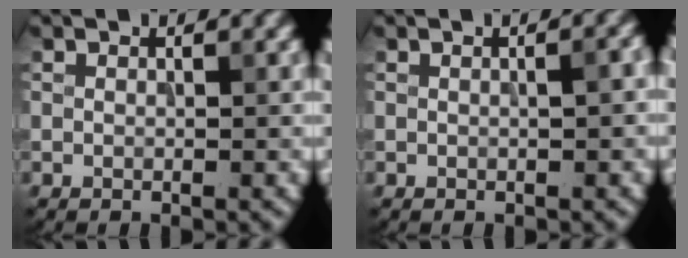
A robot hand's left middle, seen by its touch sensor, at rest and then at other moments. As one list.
[{"total": 1.6, "force": [0.1, 0.4, 1.6], "torque": [-0.019, 0.006, 0.003]}]